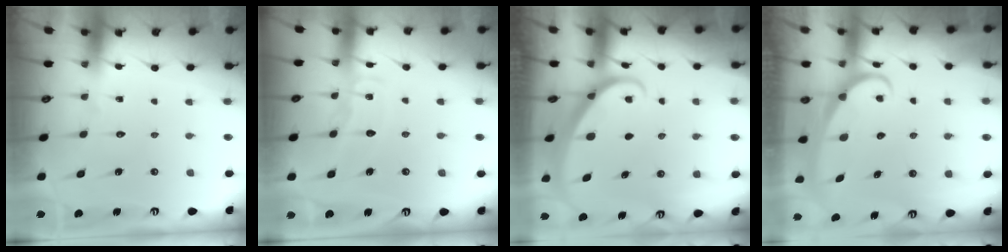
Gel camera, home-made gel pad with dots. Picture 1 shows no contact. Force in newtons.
{"total": 6.4, "press": 6.4, "slide": 0.6}
{"total": 1.8, "press": 1.8, "slide": 0.1}
{"total": 2.4, "press": 2.4, "slide": 0.3}